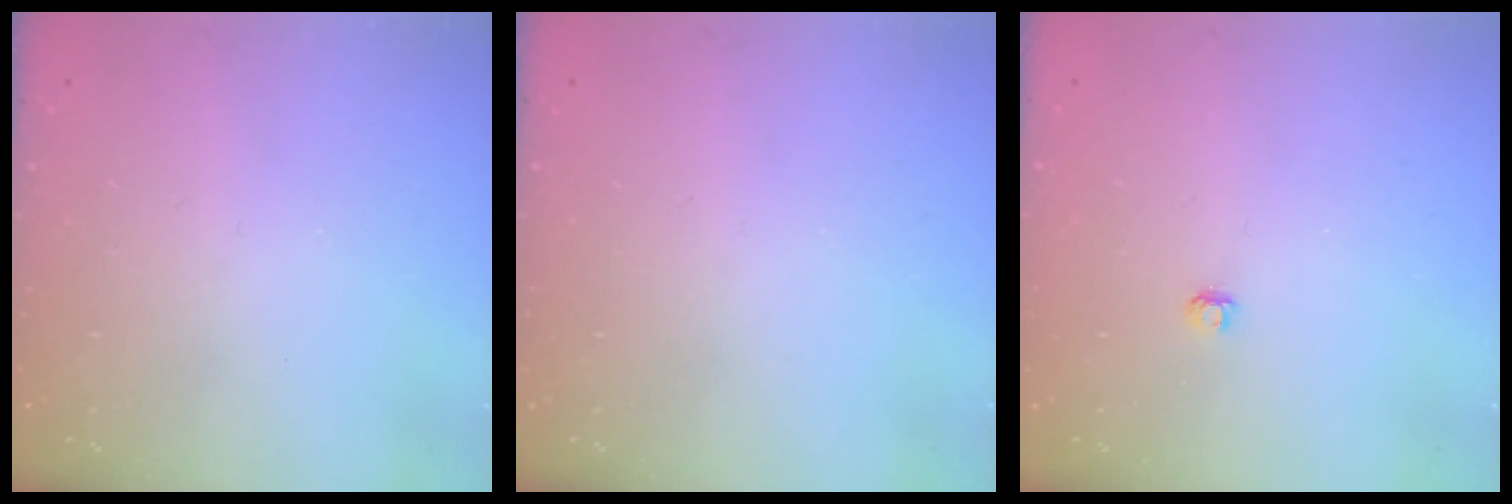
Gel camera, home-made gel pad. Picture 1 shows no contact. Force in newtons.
{"total": 0.0}
{"total": 2.8, "press": 2.8, "slide": 0.3}